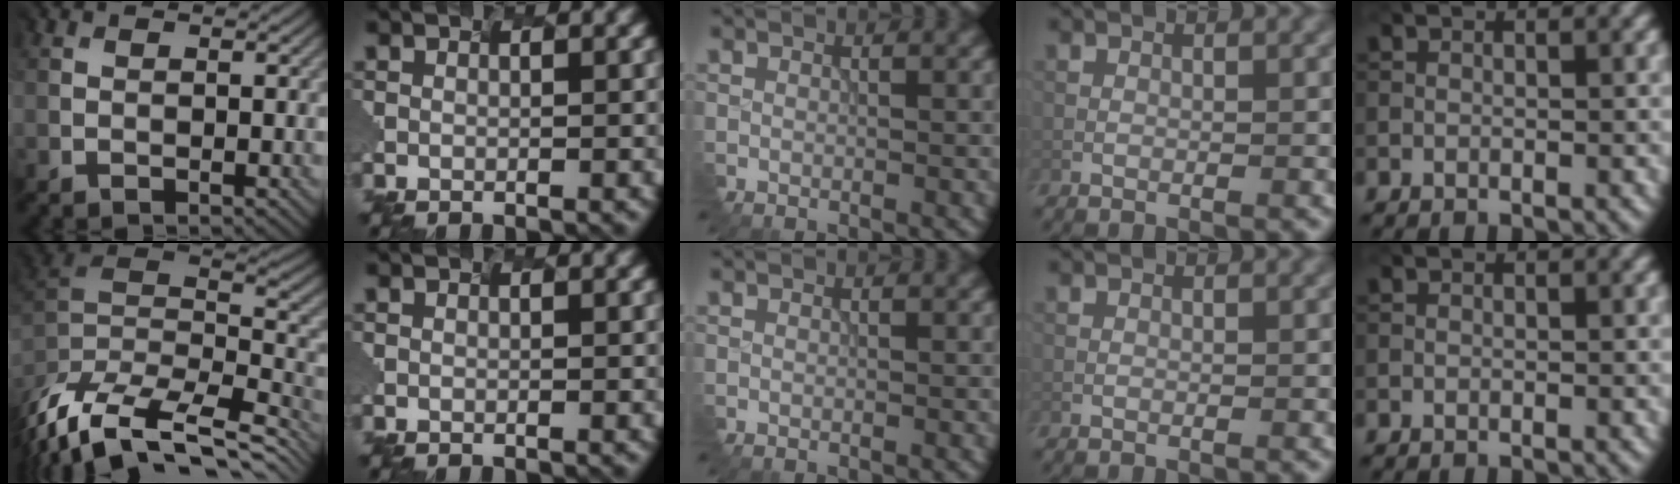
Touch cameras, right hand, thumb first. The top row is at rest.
{"thumb": {"total": 10.9, "force": [-8.5, 3.9, 5.5], "torque": [-0.164, -0.011, -0.130]}}